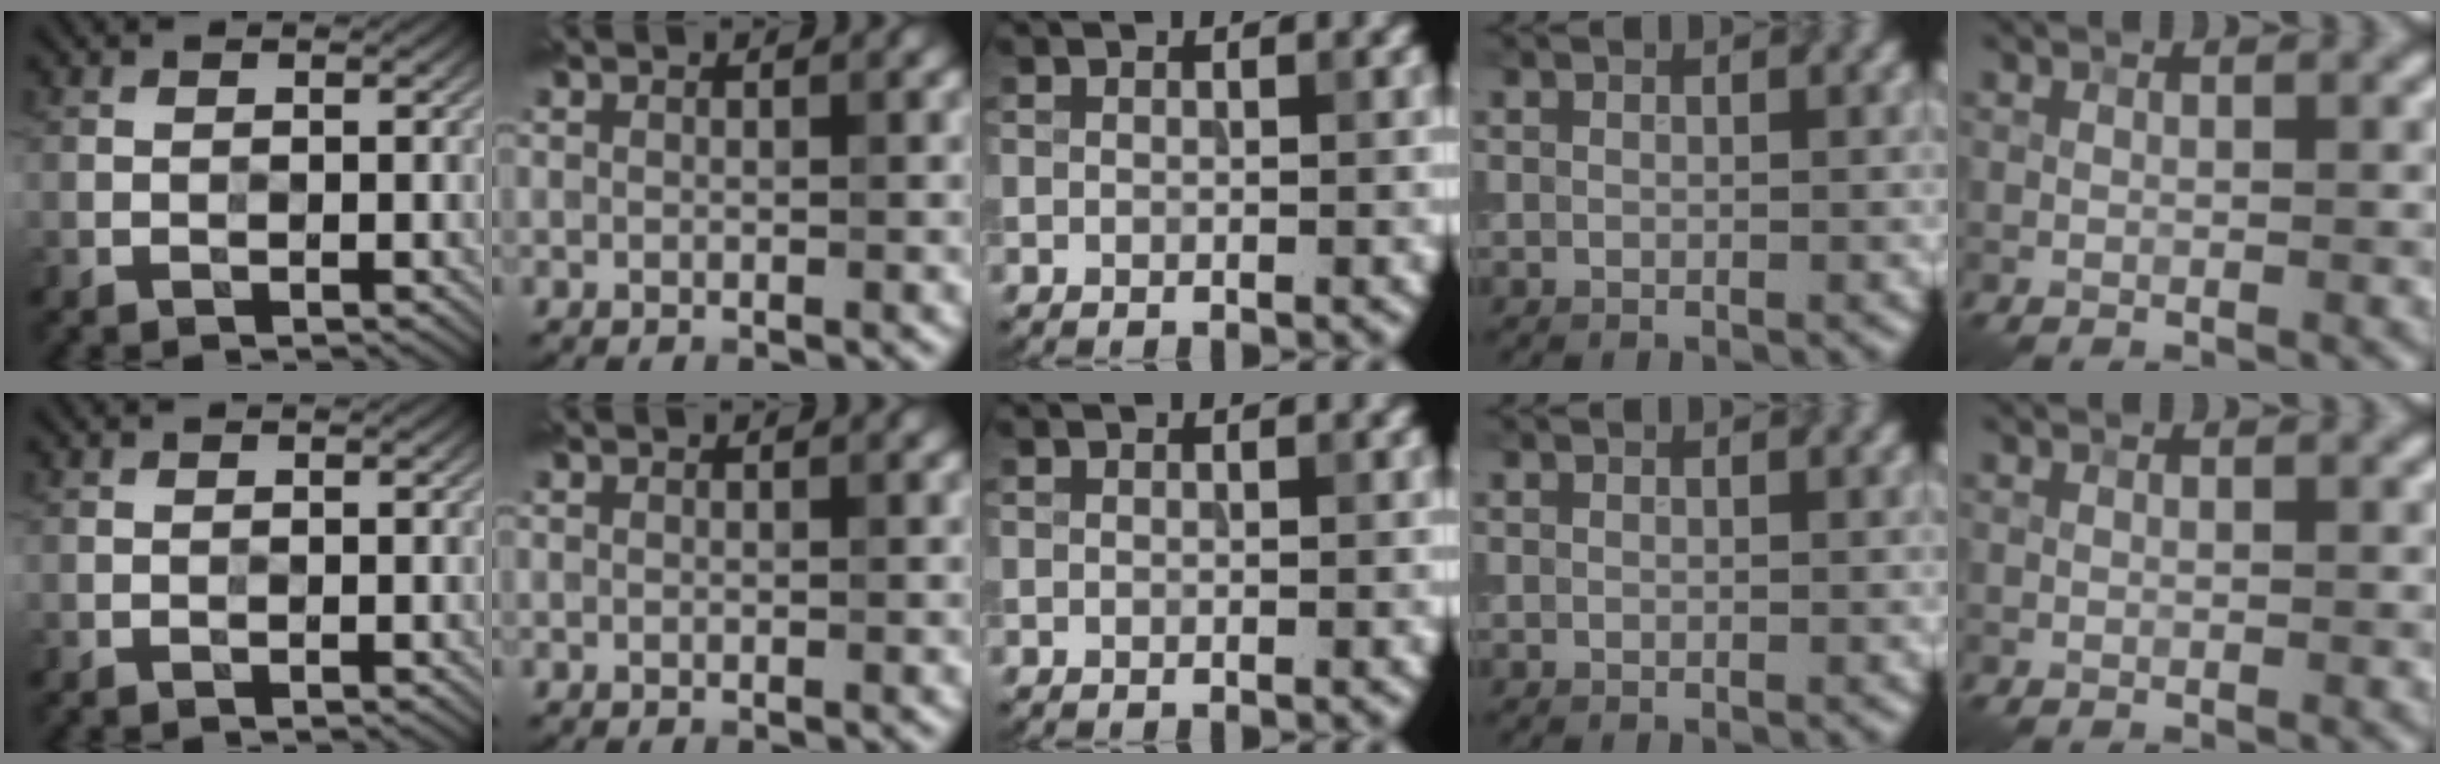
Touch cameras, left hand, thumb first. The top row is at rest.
{}